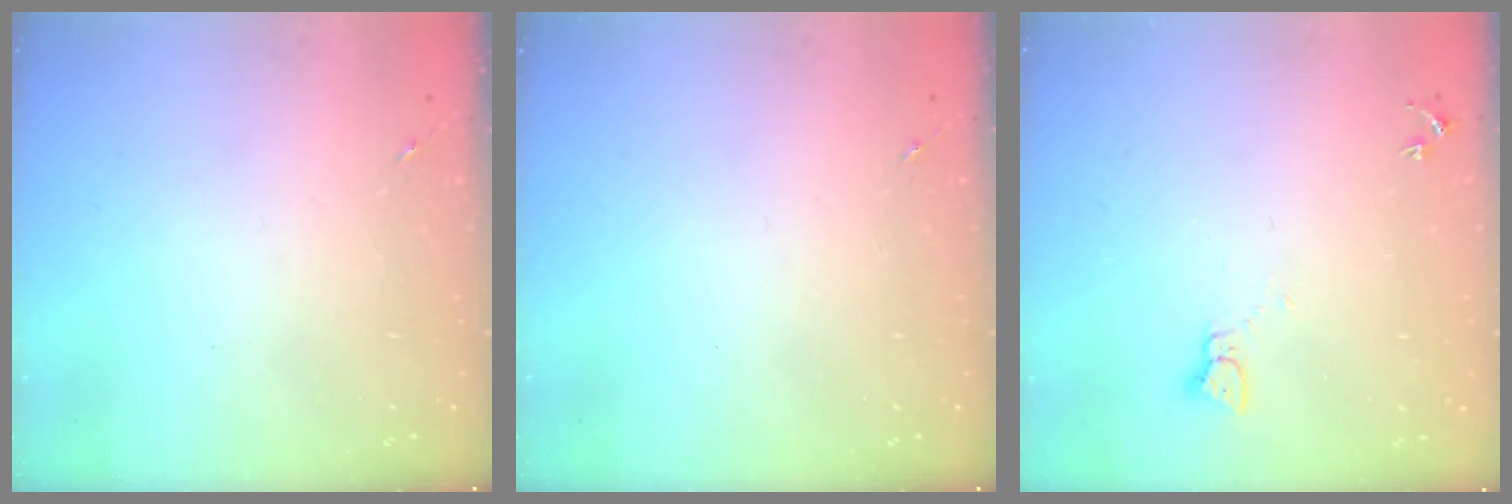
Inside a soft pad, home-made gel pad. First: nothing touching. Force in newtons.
{"total": 0.0}
{"total": 2.3, "press": 2.3, "slide": 0.3}